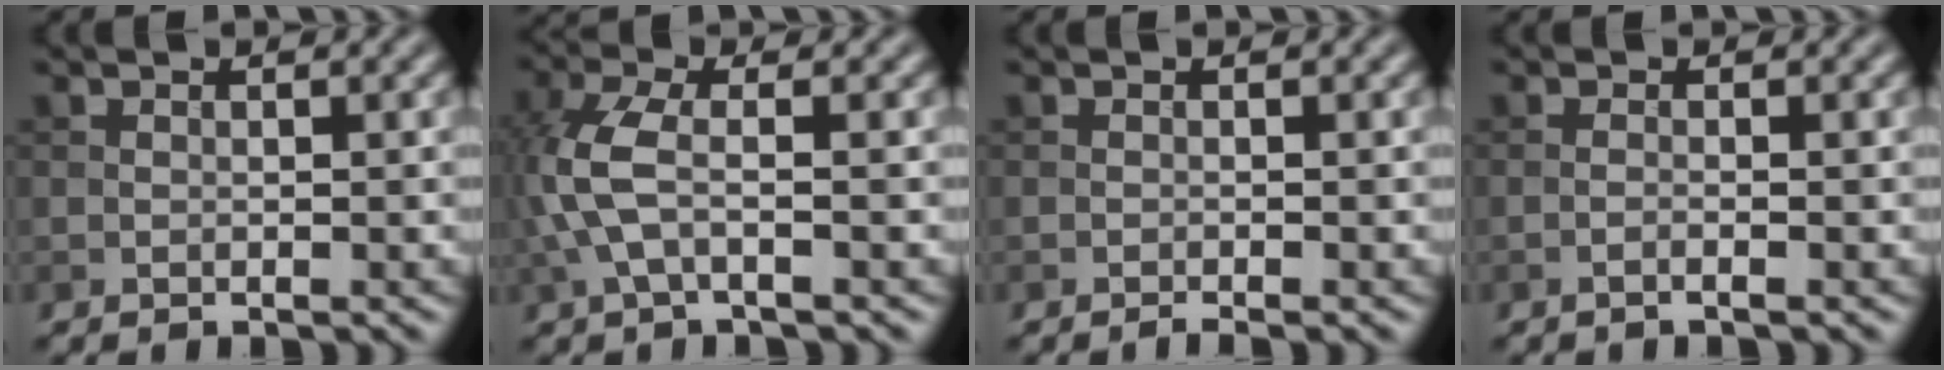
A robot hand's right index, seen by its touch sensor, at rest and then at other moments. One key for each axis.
{"total": 4.2, "fx": -0.4, "fy": 1.7, "fz": 3.9, "tx": -0.106, "ty": 0.009, "tz": -0.016}
{"total": 0.8, "fx": -0.6, "fy": 0.0, "fz": 0.5, "tx": -0.008, "ty": -0.001, "tz": -0.013}
{"total": 1.0, "fx": -0.5, "fy": 0.3, "fz": 0.8, "tx": -0.011, "ty": 0.000, "tz": -0.015}